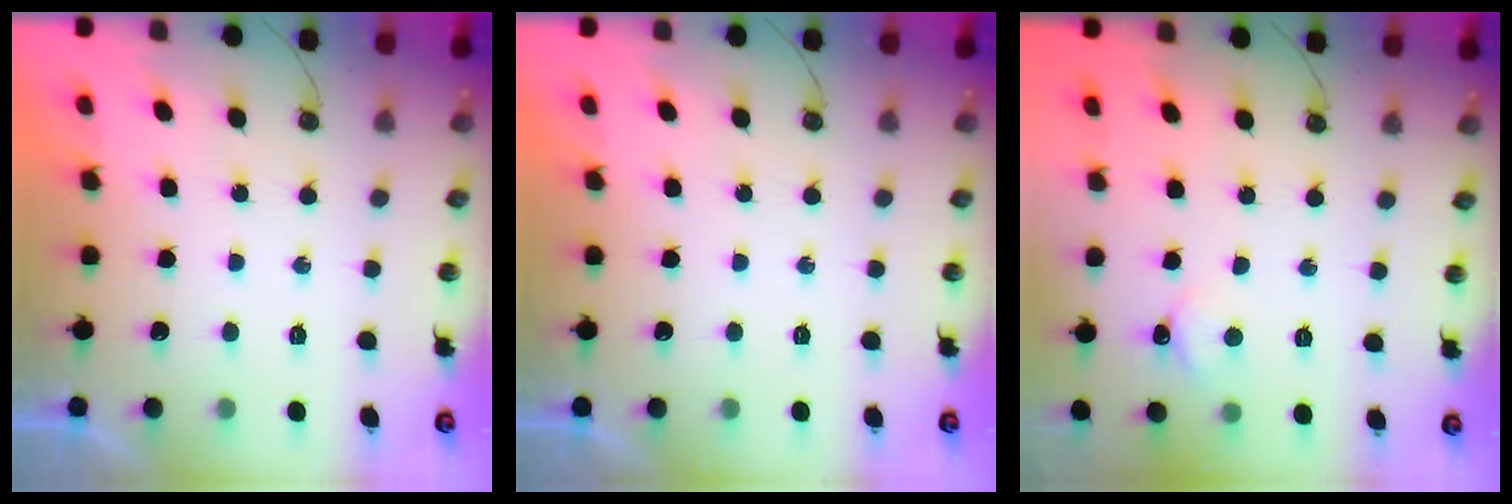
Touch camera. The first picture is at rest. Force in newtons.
{"total": 0.0}
{"total": 2.3, "press": 2.3, "slide": 0.4}